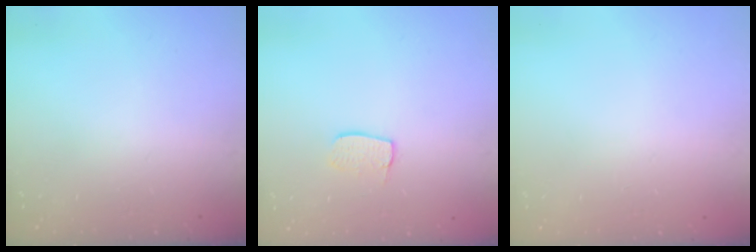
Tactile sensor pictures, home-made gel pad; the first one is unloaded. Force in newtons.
{"total": 6.8, "press": 6.8, "slide": 0.4}
{"total": 0.0}